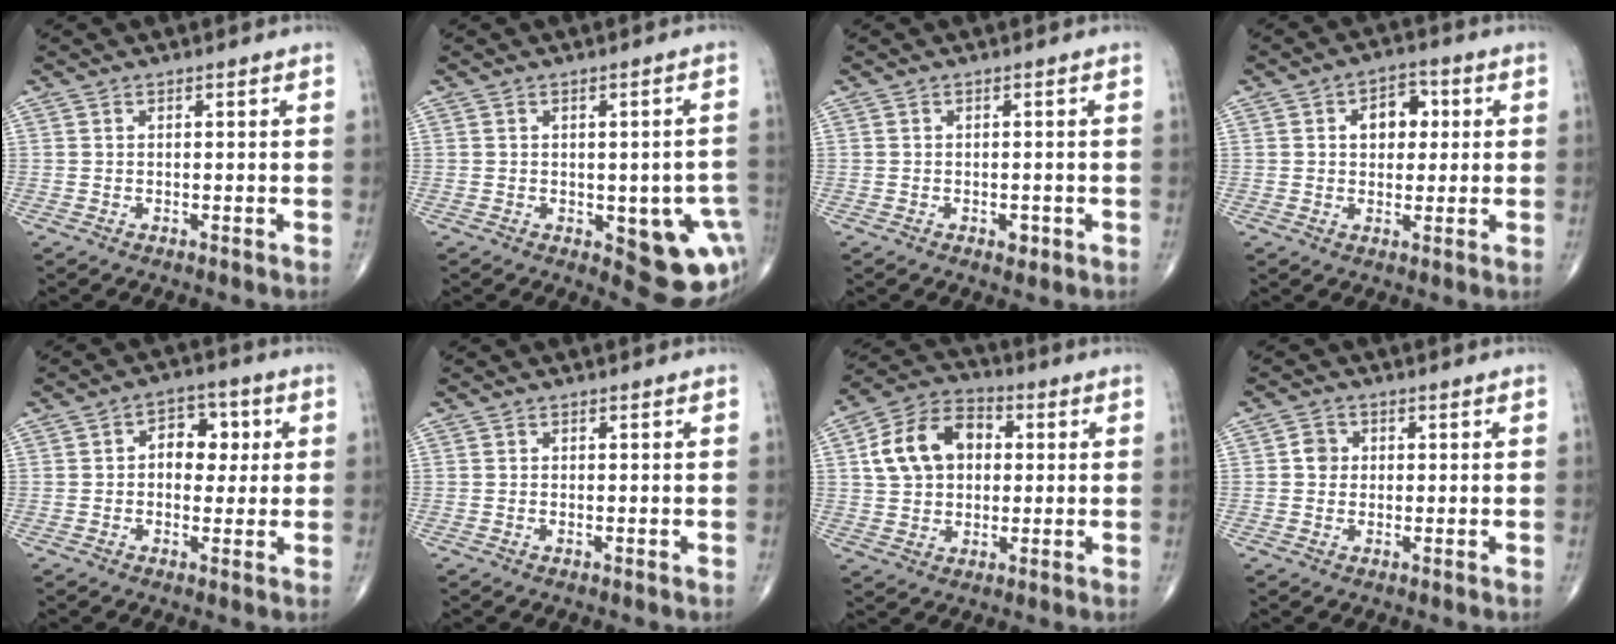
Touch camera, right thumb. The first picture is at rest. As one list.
[{"total": 12.0, "force": [-2.9, 5.2, 10.5], "torque": [-0.098, -0.002, -0.019]}, {"total": 1.6, "force": [-0.6, 1.0, 1.1], "torque": [-0.010, 0.000, -0.007]}, {"total": 6.7, "force": [1.5, 4.6, 4.7], "torque": [-0.039, 0.008, 0.017]}, {"total": 7.2, "force": [1.1, 5.0, 5.0], "torque": [-0.031, 0.011, 0.011]}, {"total": 0.0}, {"total": 13.1, "force": [2.3, 9.5, 8.7], "torque": [-0.136, 0.017, 0.033]}, {"total": 2.6, "force": [0.3, 2.4, 1.1], "torque": [-0.004, 0.004, 0.000]}]